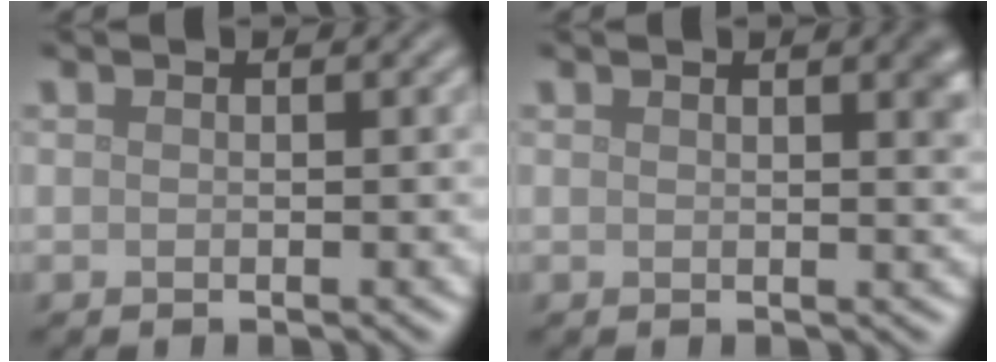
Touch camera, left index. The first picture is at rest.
{"total": 2.5, "force": [1.2, 0.8, 2.0], "torque": [-0.012, 0.006, 0.015]}